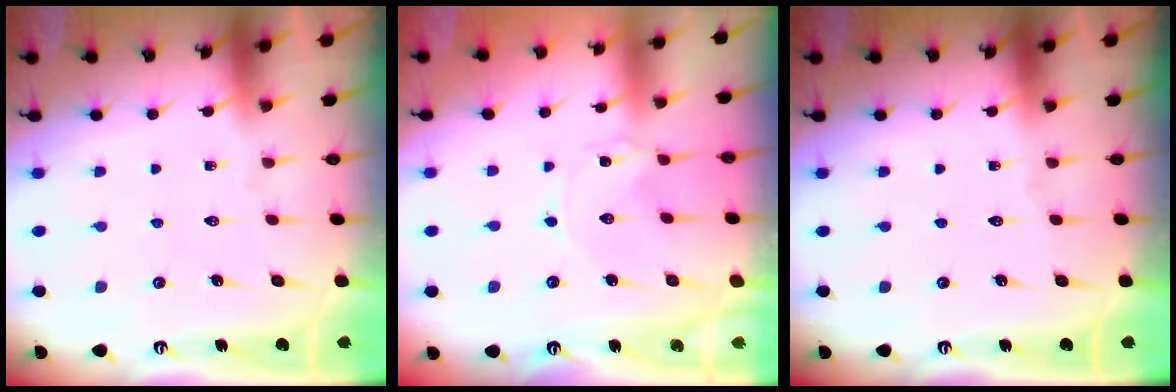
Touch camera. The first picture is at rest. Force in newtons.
{"total": 0.0}
{"total": 0.0}